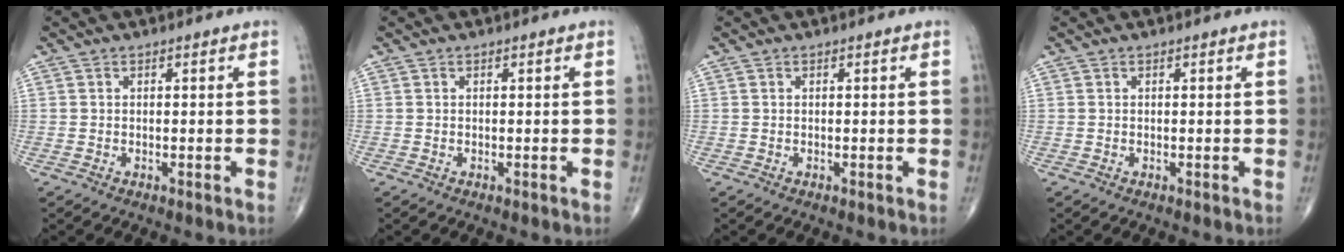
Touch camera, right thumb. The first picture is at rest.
{"total": 0.0}
{"total": 0.0}
{"total": 0.0}